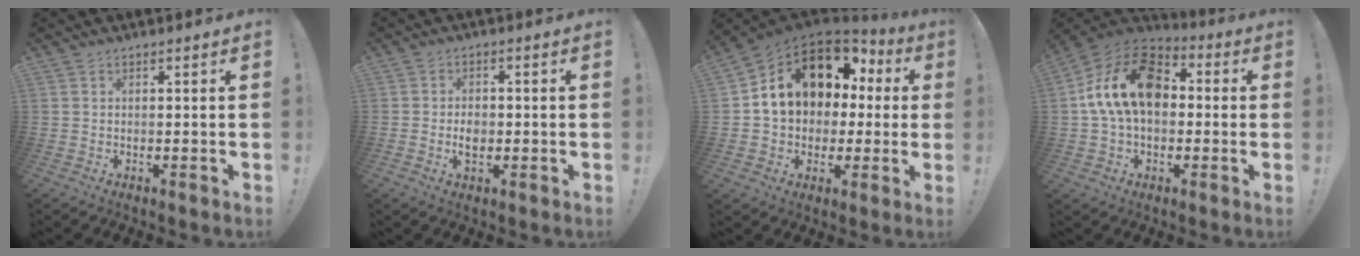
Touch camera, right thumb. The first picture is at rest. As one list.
[{"total": 3.8, "force": [-1.1, 2.6, 2.5], "torque": [-0.027, 0.002, -0.021]}, {"total": 15.2, "force": [5.9, 11.3, 8.4], "torque": [-0.130, -0.023, 0.118]}, {"total": 19.2, "force": [3.1, 12.9, 13.8], "torque": [-0.230, 0.014, 0.059]}]